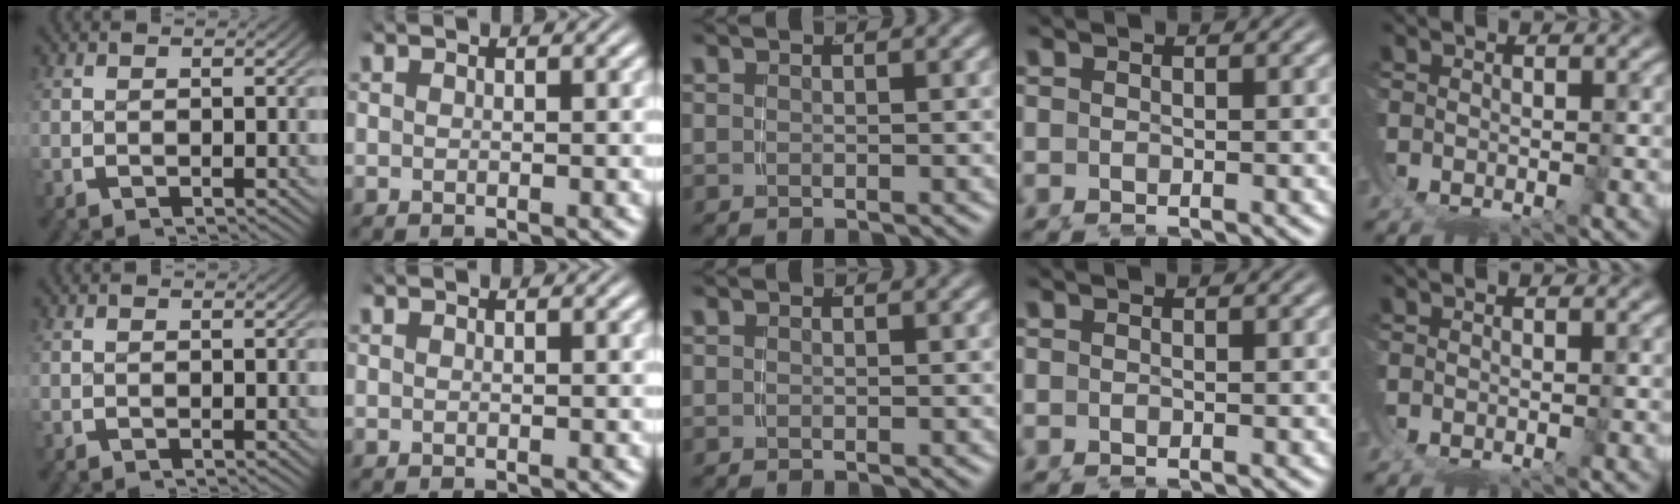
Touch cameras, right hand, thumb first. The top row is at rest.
{}